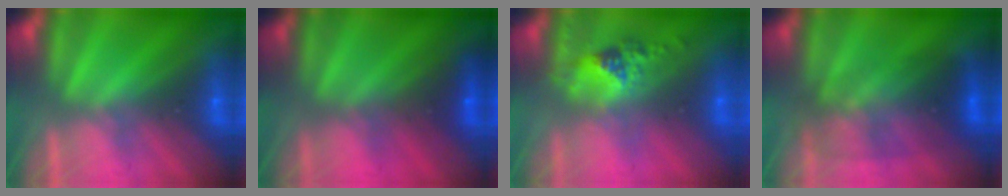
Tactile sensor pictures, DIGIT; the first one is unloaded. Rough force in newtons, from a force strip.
{"total": 1.5}
{"total": 2.4}
{"total": 3.0}